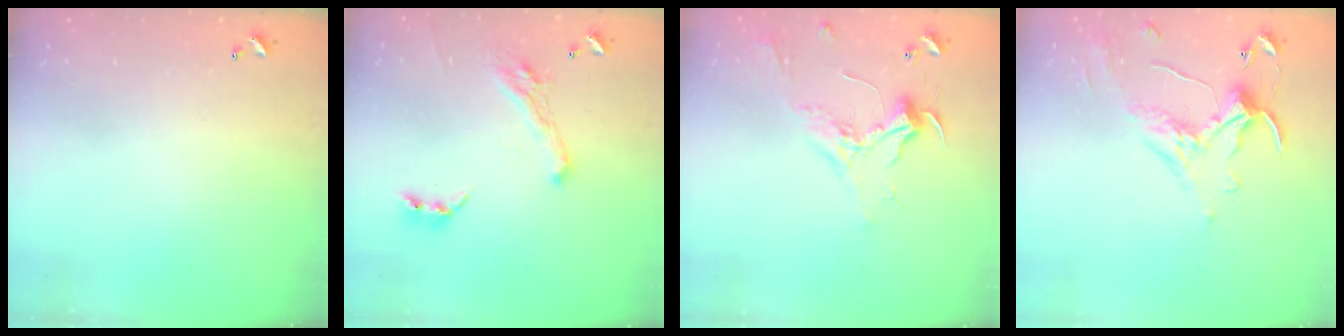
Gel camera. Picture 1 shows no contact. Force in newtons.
{"total": 6.2, "press": 6.1, "slide": 1.3}
{"total": 2.3, "press": 2.2, "slide": 0.9}
{"total": 1.3, "press": 0.8, "slide": 1.0}